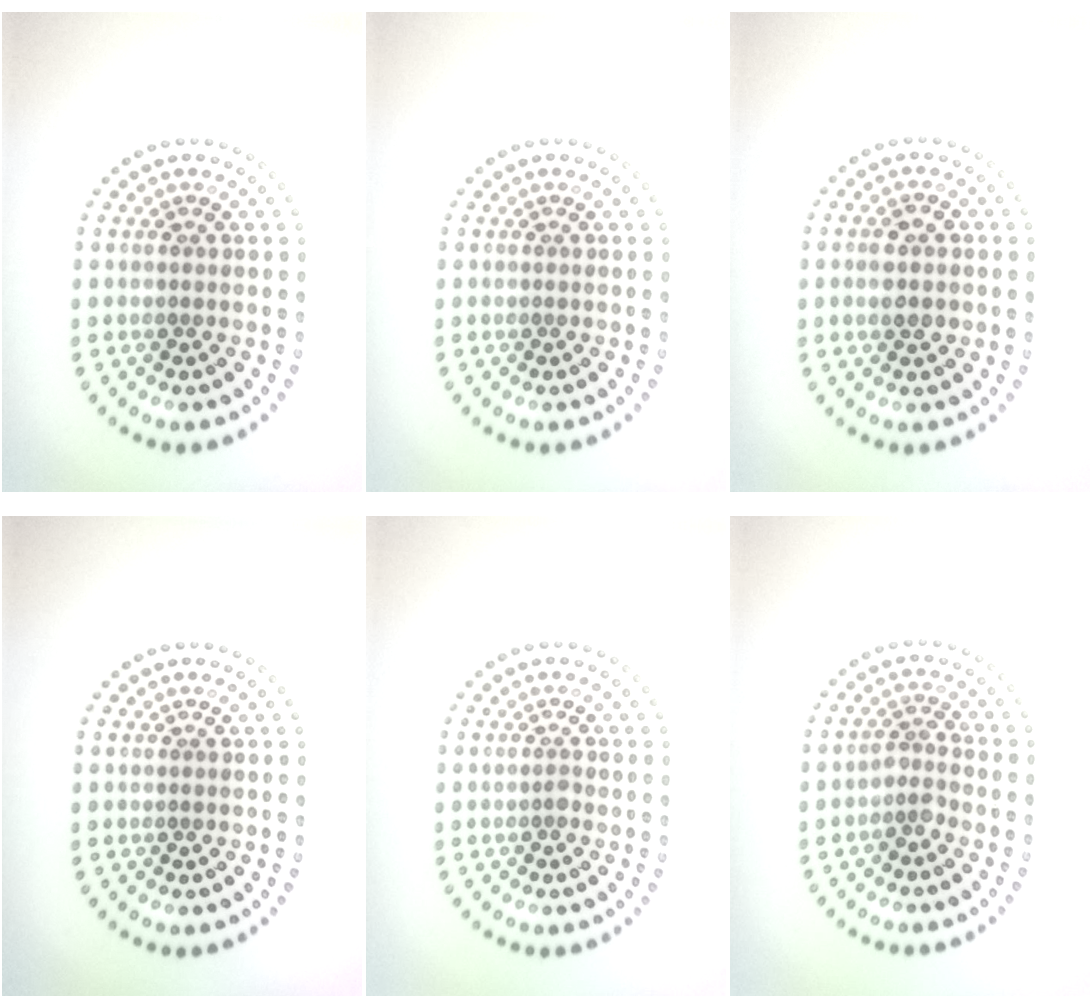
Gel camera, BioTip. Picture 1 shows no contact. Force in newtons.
{"total": 0.0}
{"total": 3.1, "press": 3.1, "slide": 0.1}
{"total": 0.0}
{"total": 0.6, "press": 0.4, "slide": 0.4}
{"total": 1.7, "press": 1.2, "slide": 1.2}